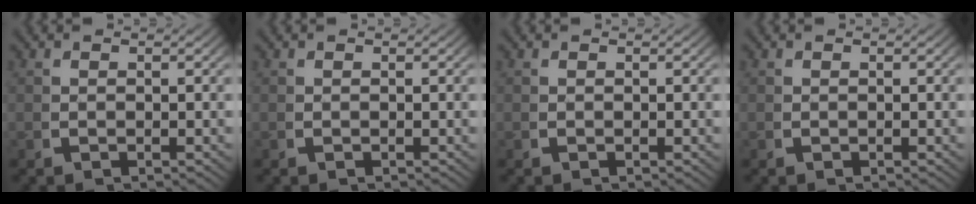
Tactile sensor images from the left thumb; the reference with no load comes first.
{"total": 0.0}
{"total": 0.0}
{"total": 0.0}